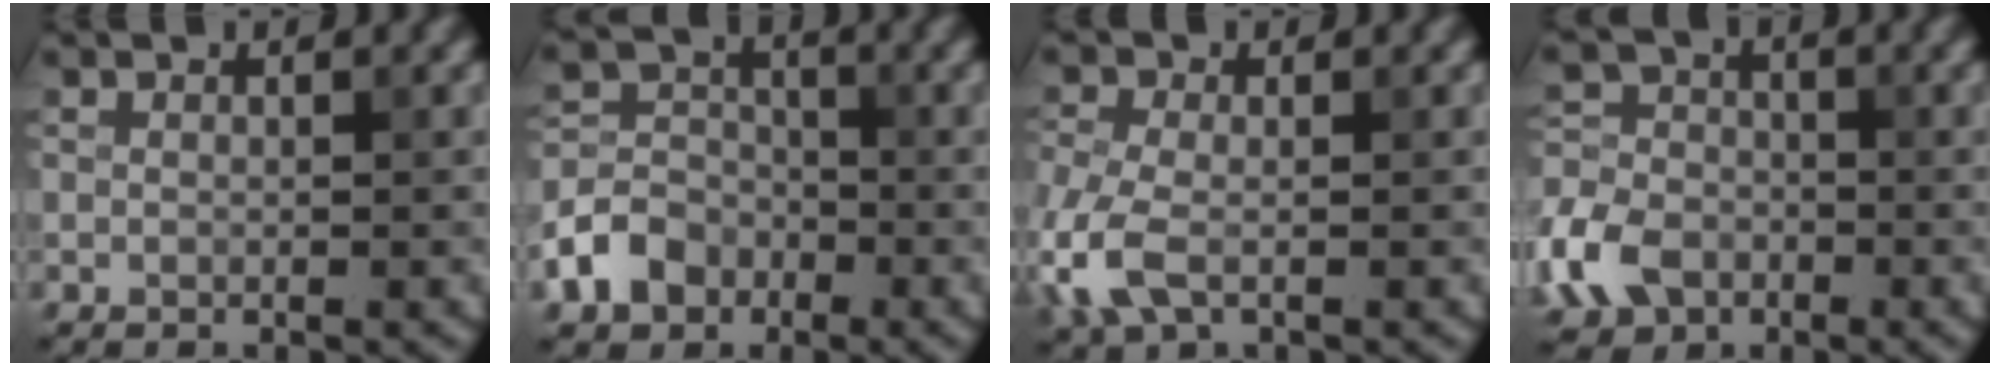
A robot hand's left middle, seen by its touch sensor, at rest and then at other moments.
{"total": 4.8, "force": [-2.5, 3.7, 1.8], "torque": [-0.038, 0.003, -0.057]}
{"total": 4.6, "force": [-1.7, 2.6, 3.4], "torque": [-0.095, -0.006, -0.043]}
{"total": 6.6, "force": [-3.1, 4.9, 3.2], "torque": [-0.080, -0.005, -0.075]}